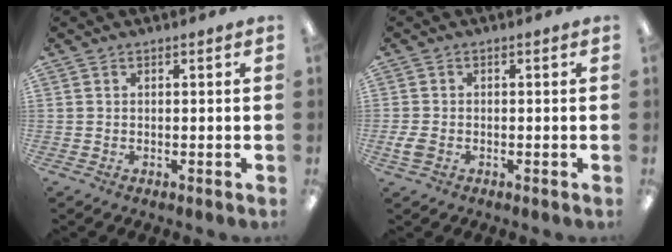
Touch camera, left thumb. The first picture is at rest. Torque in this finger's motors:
{"motor_torque": [-0.29, 0.31, -0.27, -0.01, 0.00]}